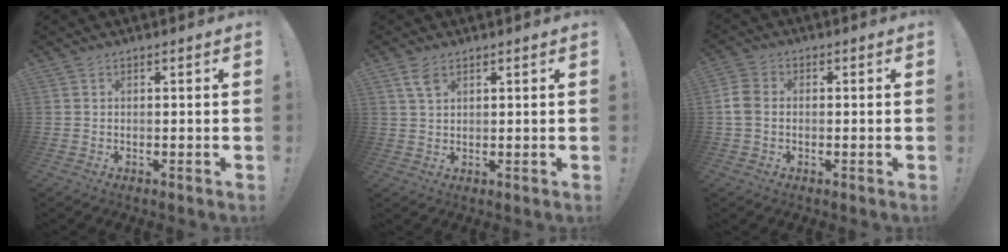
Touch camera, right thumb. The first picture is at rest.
{"total": 4.1, "force": [2.3, 2.0, 2.7], "torque": [-0.041, -0.011, 0.042]}
{"total": 5.7, "force": [-0.5, 4.3, 3.7], "torque": [-0.096, 0.011, -0.007]}